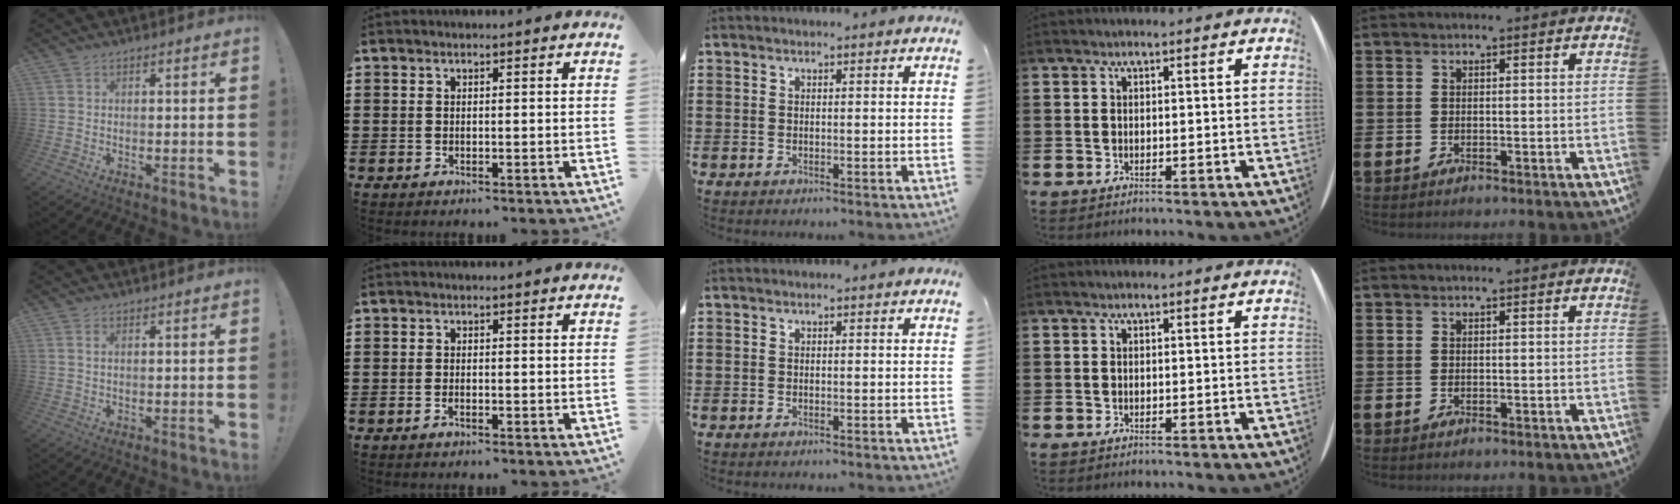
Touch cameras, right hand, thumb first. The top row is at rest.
{"thumb": {"total": 1.2, "force": [0.4, 0.4, 1.0], "torque": [-0.017, 0.000, 0.006]}, "index": {"total": 0.7, "force": [-0.6, 0.0, 0.4], "torque": [-0.010, -0.005, -0.010]}}